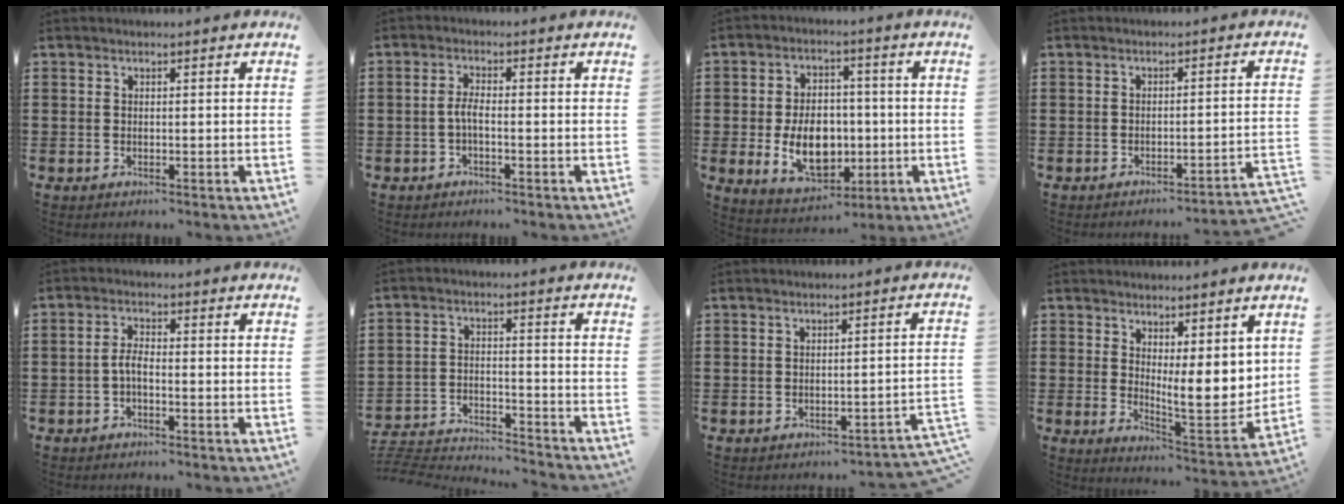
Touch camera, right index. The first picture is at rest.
{"total": 2.4, "force": [-0.9, 0.5, 2.1], "torque": [-0.056, -0.003, -0.022]}
{"total": 10.3, "force": [-1.6, 7.2, 7.2], "torque": [-0.125, -0.001, -0.033]}
{"total": 2.3, "force": [-2.1, -0.4, 0.9], "torque": [-0.019, -0.006, -0.045]}
{"total": 2.5, "force": [-1.0, 0.8, 2.2], "torque": [-0.055, -0.002, -0.025]}
{"total": 4.2, "force": [-4.1, 0.2, 0.8], "torque": [-0.032, -0.009, -0.091]}
{"total": 1.9, "force": [-1.7, -0.2, 0.9], "torque": [-0.019, -0.003, -0.036]}
{"total": 6.9, "force": [3.1, 2.6, 5.6], "torque": [-0.077, -0.032, 0.055]}